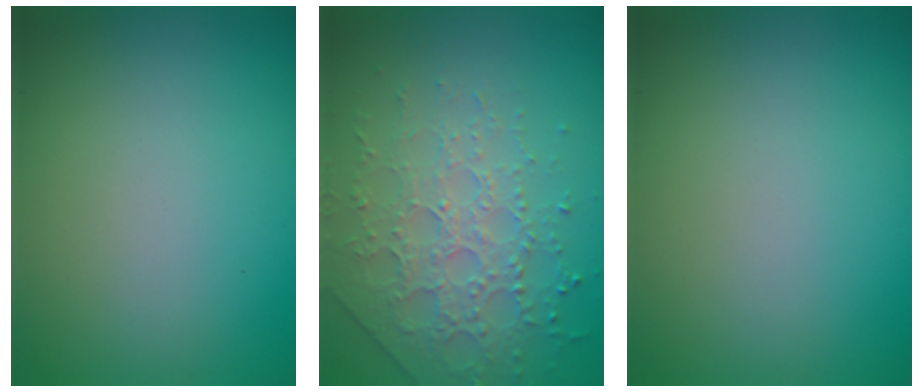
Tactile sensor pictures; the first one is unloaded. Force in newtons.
{"total": 3.9, "press": 3.7, "slide": 1.0}
{"total": 0.0}